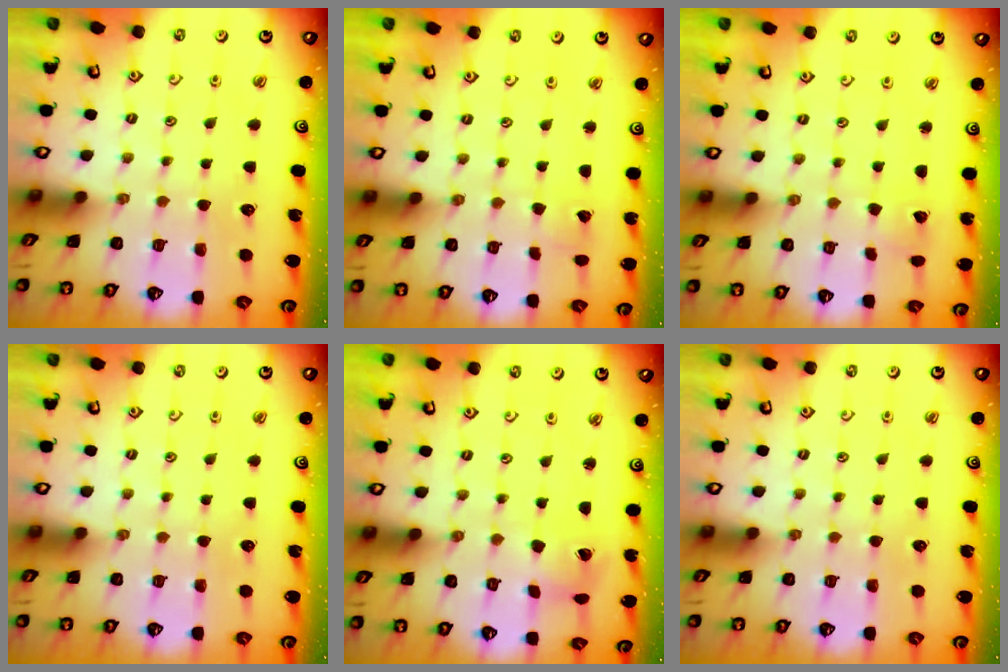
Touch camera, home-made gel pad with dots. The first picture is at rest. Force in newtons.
{"total": 2.7, "press": 2.6, "slide": 0.3}
{"total": 2.3, "press": 2.3, "slide": 0.3}
{"total": 0.0}
{"total": 2.1, "press": 2.0, "slide": 0.3}
{"total": 0.0}